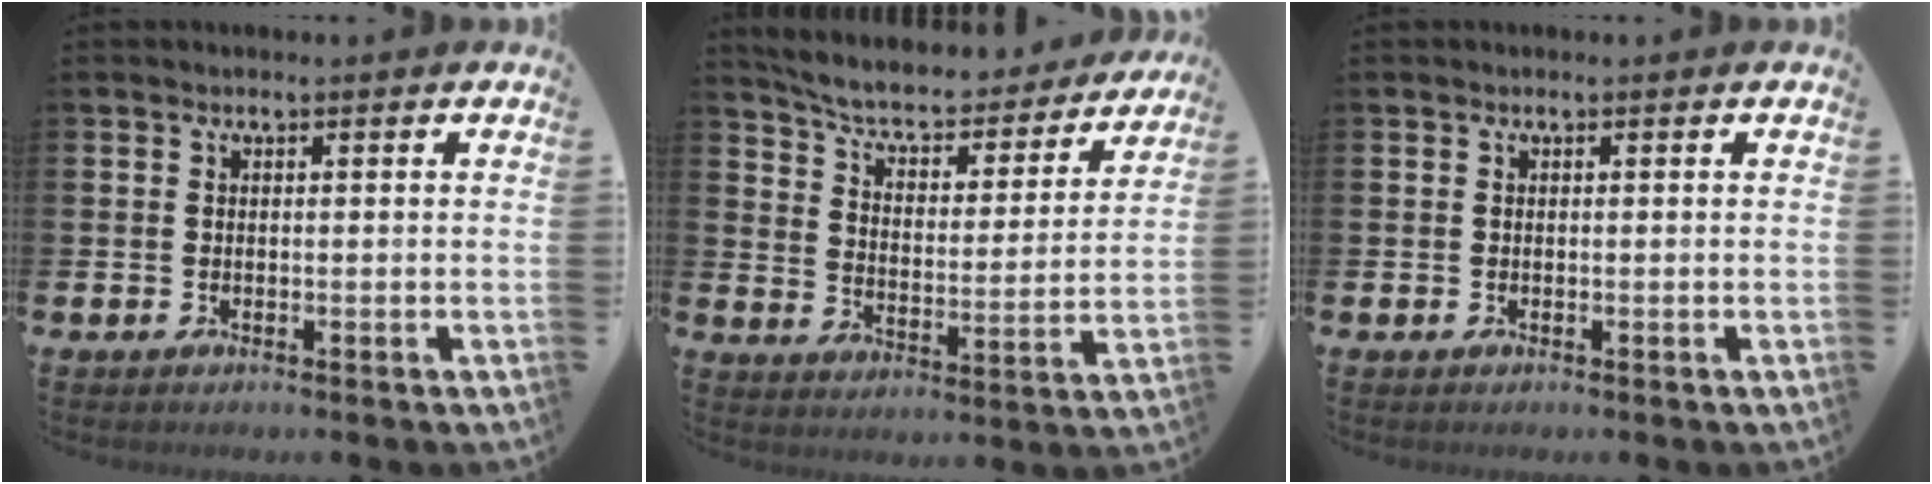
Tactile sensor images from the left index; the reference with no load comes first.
{"total": 6.5, "force": [5.8, 1.8, 2.1], "torque": [-0.065, -0.048, 0.093]}
{"total": 0.0}